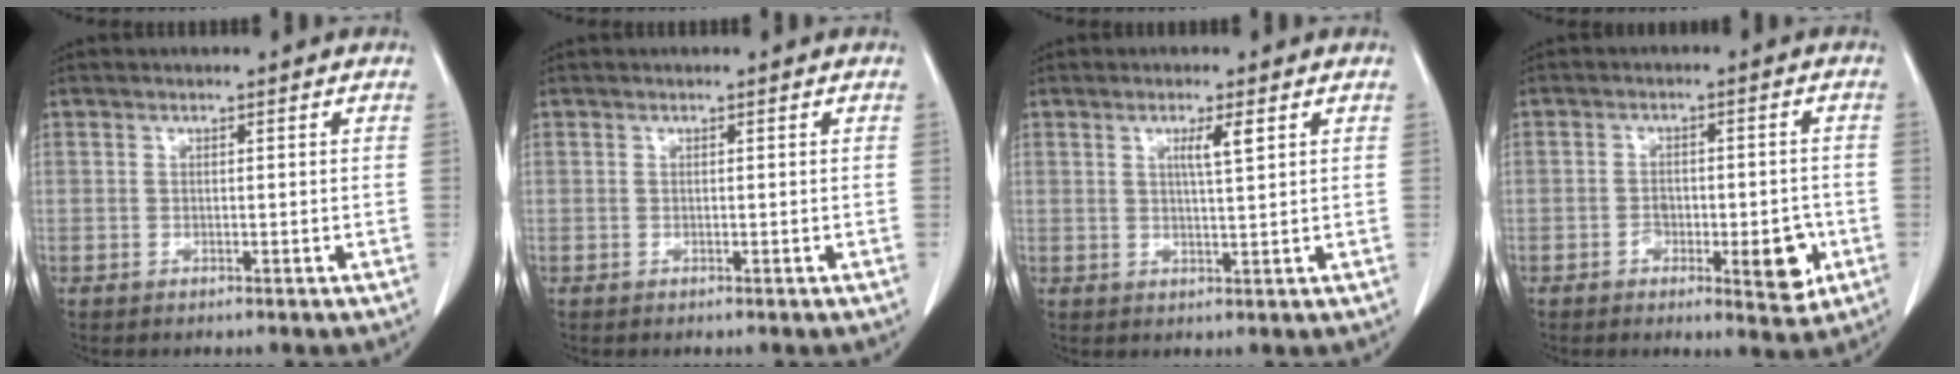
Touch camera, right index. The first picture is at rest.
{"total": 0.0}
{"total": 3.0, "force": [1.3, -0.1, 2.8], "torque": [-0.050, -0.001, 0.021]}
{"total": 7.6, "force": [-2.8, 3.1, 6.3], "torque": [-0.072, 0.000, -0.033]}